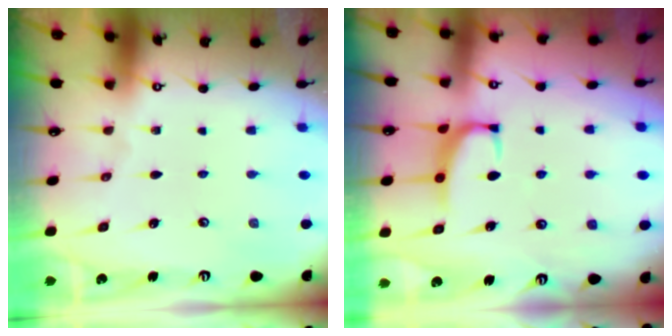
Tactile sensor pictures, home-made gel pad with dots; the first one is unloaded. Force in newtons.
{"total": 2.9, "press": 2.8, "slide": 1.0}